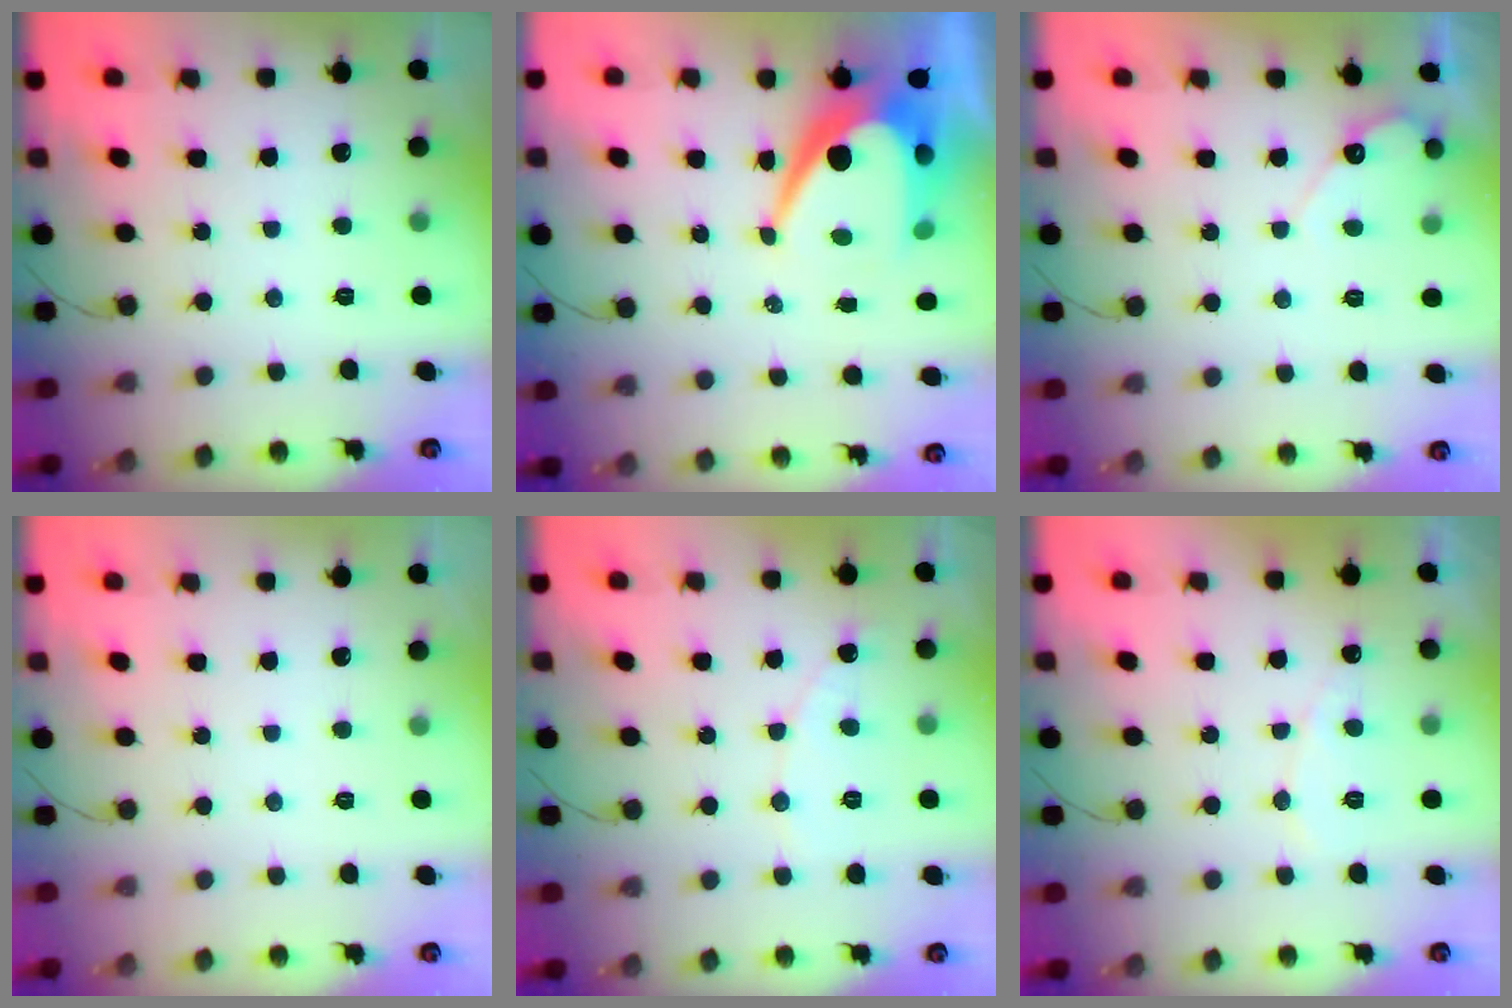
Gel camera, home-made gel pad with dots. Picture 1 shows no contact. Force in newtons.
{"total": 12.2, "press": 12.2, "slide": 0.7}
{"total": 4.6, "press": 4.6, "slide": 0.3}
{"total": 0.0}
{"total": 3.7, "press": 3.7, "slide": 0.4}
{"total": 5.3, "press": 5.3, "slide": 0.1}